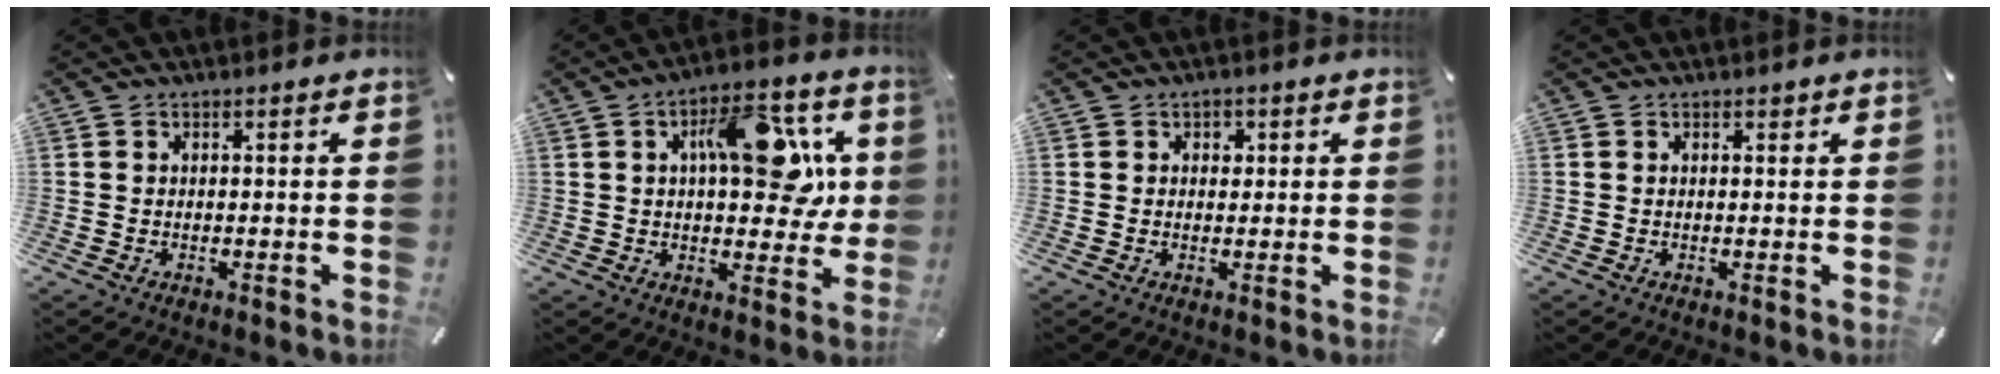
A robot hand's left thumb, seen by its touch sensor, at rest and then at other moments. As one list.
[{"total": 16.1, "force": [4.3, 8.5, 13.0], "torque": [-0.176, 0.000, 0.068]}, {"total": 1.7, "force": [0.4, 1.5, 0.6], "torque": [0.001, 0.000, 0.001]}, {"total": 0.6, "force": [0.3, 0.5, 0.2], "torque": [0.004, -0.001, 0.004]}]